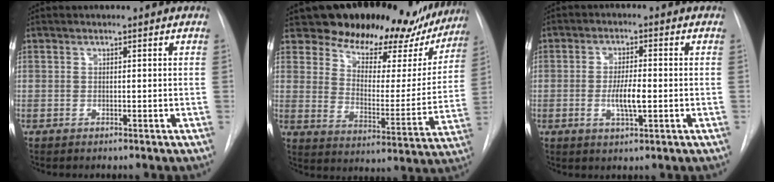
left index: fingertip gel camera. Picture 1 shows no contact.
{"total": 24.0, "force": [20.2, 9.1, 9.1], "torque": [-0.131, -0.023, 0.256]}
{"total": 5.0, "force": [-1.0, 1.1, 4.8], "torque": [-0.091, -0.005, -0.016]}